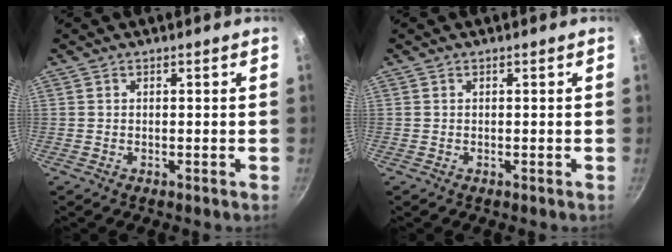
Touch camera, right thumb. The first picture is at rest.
{"total": 0.0}